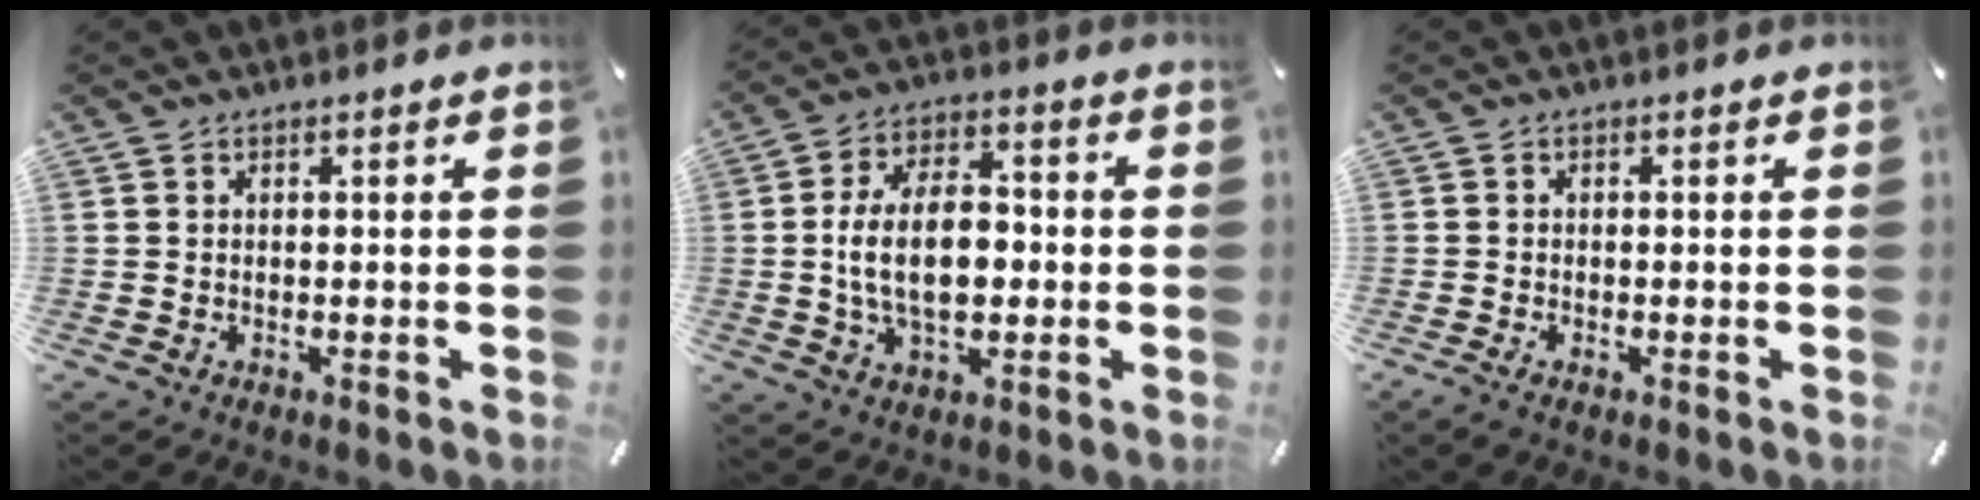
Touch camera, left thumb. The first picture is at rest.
{"total": 13.9, "force": [-1.0, 8.4, 11.0], "torque": [-0.213, 0.007, -0.020]}
{"total": 0.9, "force": [-0.5, 0.5, 0.5], "torque": [-0.011, 0.000, -0.011]}